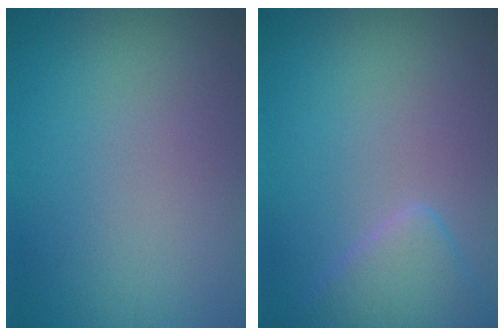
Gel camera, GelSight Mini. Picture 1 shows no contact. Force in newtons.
{"total": 3.5, "press": 3.4, "slide": 0.4}